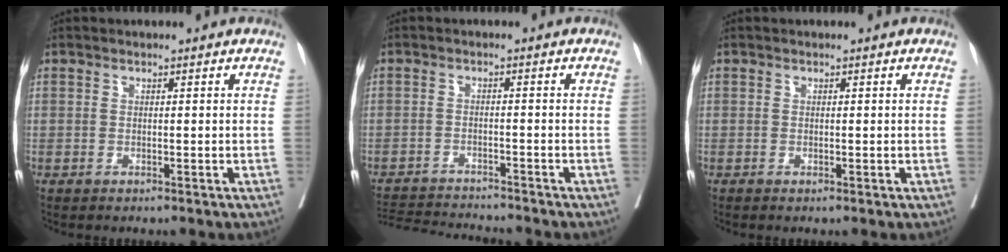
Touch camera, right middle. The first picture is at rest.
{"total": 8.3, "force": [-8.1, -0.3, 1.6], "torque": [-0.022, -0.004, -0.132]}
{"total": 0.0}